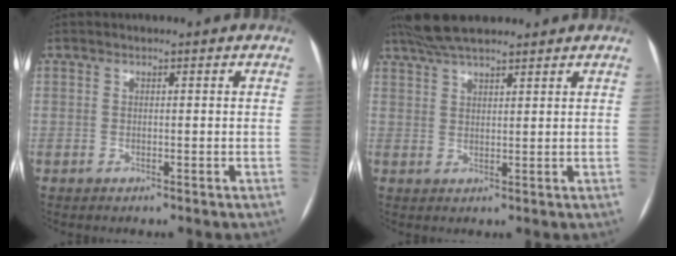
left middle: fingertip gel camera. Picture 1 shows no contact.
{"total": 8.6, "force": [7.2, 1.8, 4.3], "torque": [-0.071, 0.038, 0.126]}